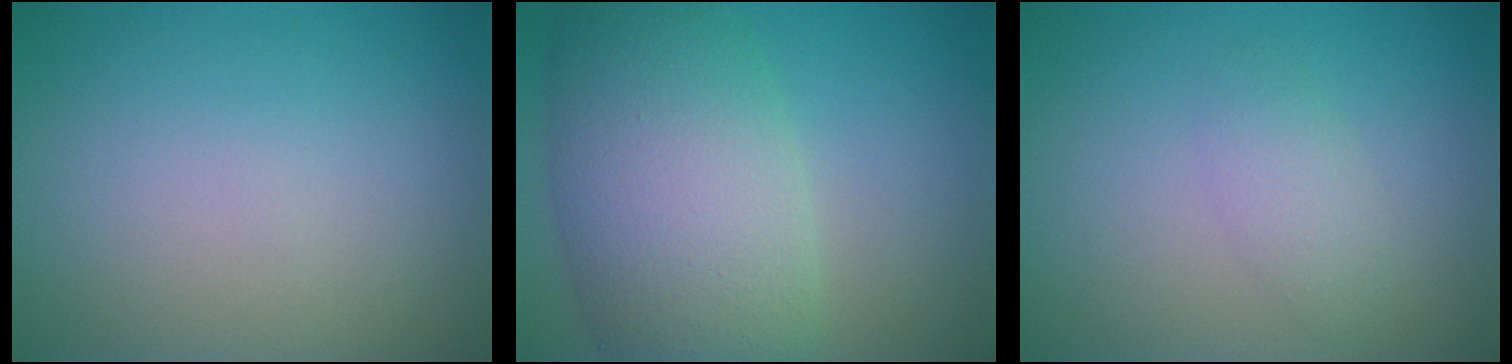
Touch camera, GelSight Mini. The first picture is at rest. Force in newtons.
{"total": 10.0, "press": 10.0, "slide": 0.4}
{"total": 1.7, "press": 1.7, "slide": 0.0}